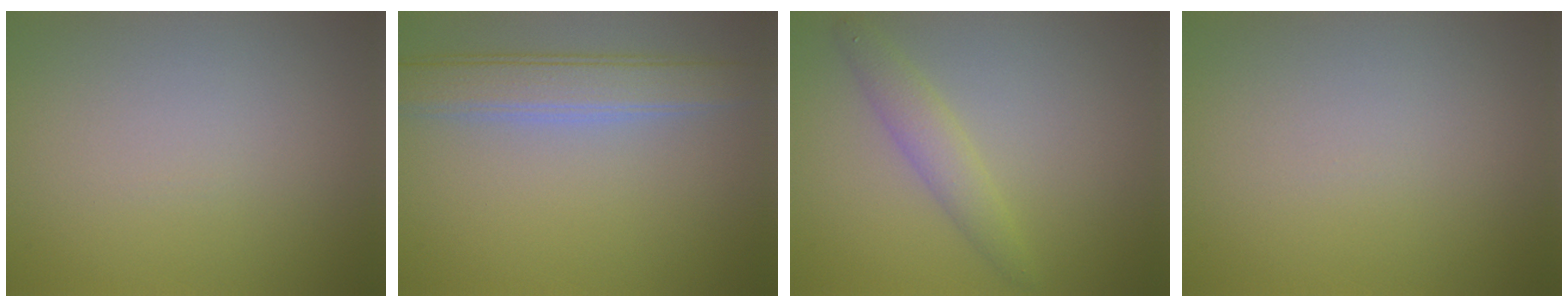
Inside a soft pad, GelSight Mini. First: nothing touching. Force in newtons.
{"total": 4.2, "press": 4.2, "slide": 0.4}
{"total": 2.1, "press": 2.1, "slide": 0.0}
{"total": 0.0}